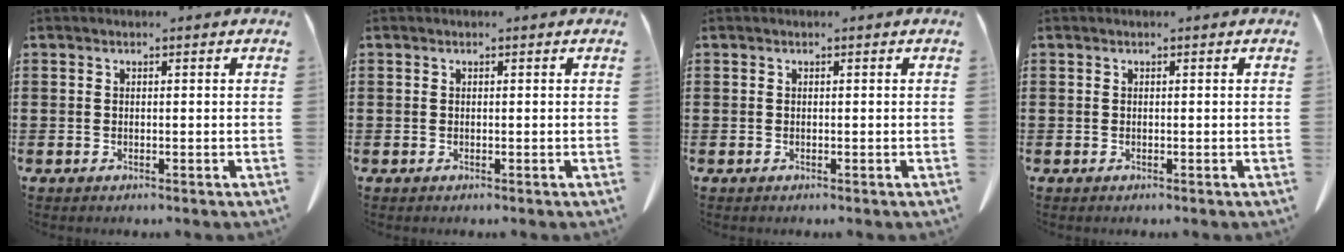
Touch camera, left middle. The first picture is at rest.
{"total": 0.0}
{"total": 0.0}
{"total": 0.0}